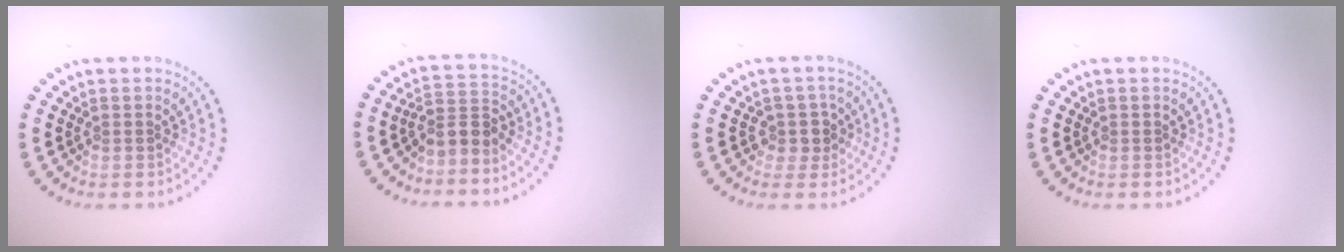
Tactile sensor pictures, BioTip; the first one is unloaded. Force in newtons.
{"total": 2.6, "press": 1.9, "slide": 1.8}
{"total": 2.0, "press": 1.6, "slide": 1.3}
{"total": 0.0}